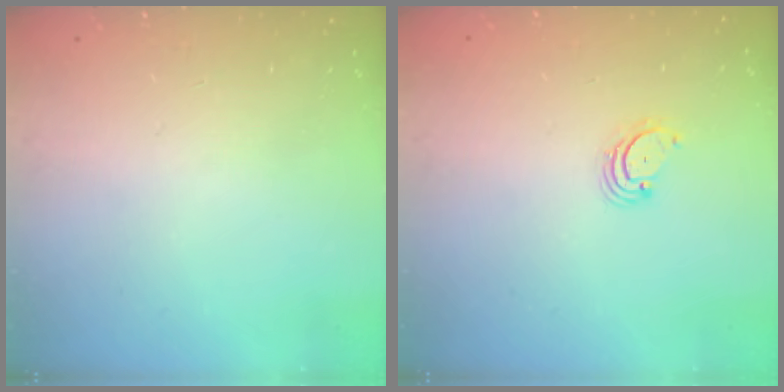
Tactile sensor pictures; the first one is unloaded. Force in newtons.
{"total": 2.7, "press": 2.7, "slide": 0.3}